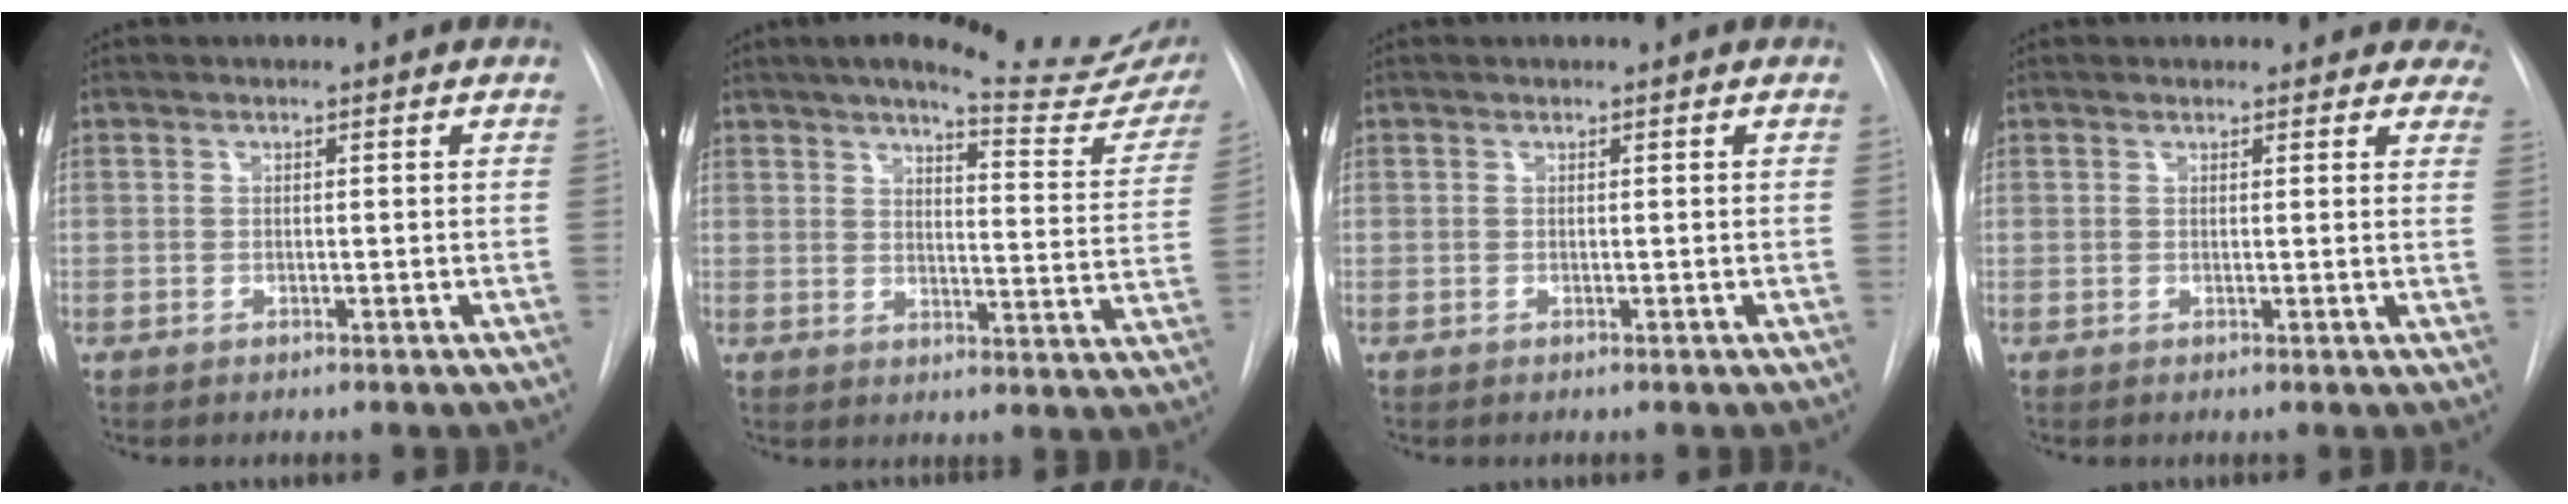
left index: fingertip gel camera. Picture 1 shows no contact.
{"total": 21.0, "force": [18.1, 3.6, 10.0], "torque": [-0.126, -0.055, 0.205]}
{"total": 0.0}
{"total": 7.0, "force": [6.3, 2.9, 0.7], "torque": [0.038, -0.013, 0.037]}